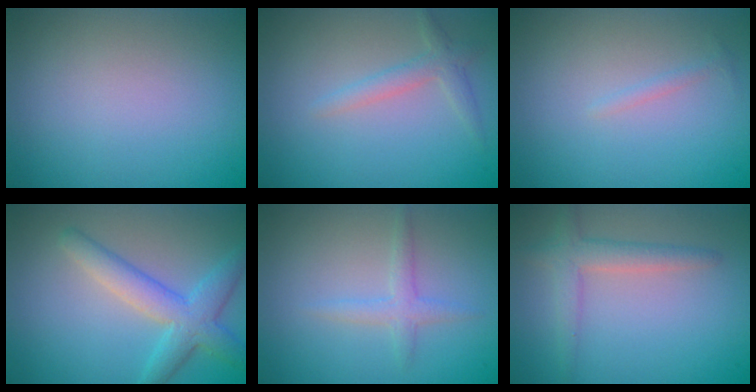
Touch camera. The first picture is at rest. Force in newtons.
{"total": 1.9, "press": 1.9, "slide": 0.1}
{"total": 0.7, "press": 0.7, "slide": 0.1}
{"total": 4.3, "press": 4.3, "slide": 0.1}
{"total": 1.7, "press": 1.7, "slide": 0.1}
{"total": 2.7, "press": 2.7, "slide": 0.2}